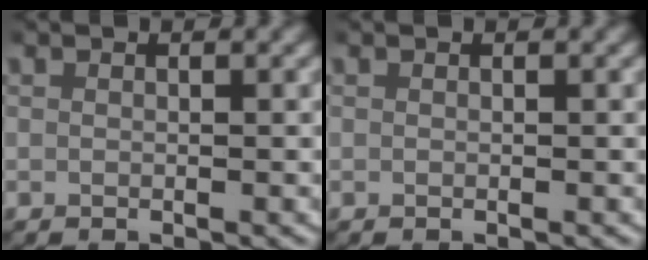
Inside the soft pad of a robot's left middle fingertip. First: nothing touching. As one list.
[{"total": 0.0}]